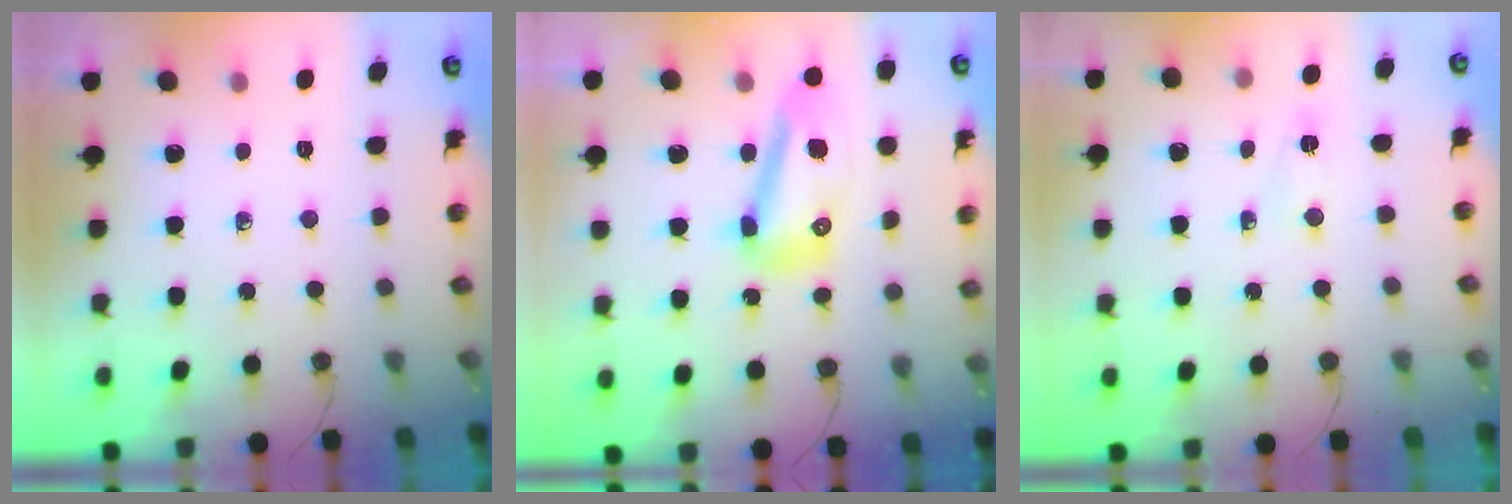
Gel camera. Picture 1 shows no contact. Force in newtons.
{"total": 12.7, "press": 12.6, "slide": 1.4}
{"total": 3.1, "press": 2.9, "slide": 1.1}